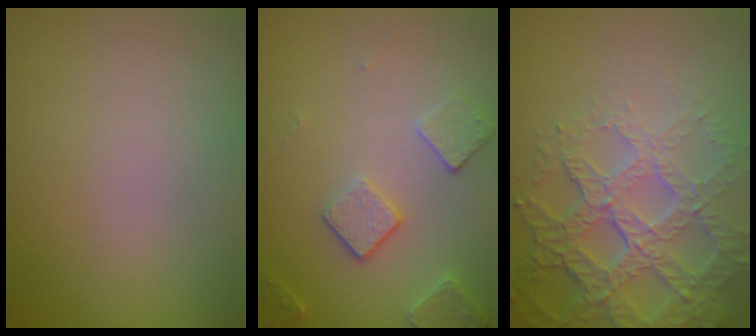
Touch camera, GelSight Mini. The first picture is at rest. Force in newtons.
{"total": 3.1, "press": 2.7, "slide": 1.7}
{"total": 7.4, "press": 5.3, "slide": 5.2}